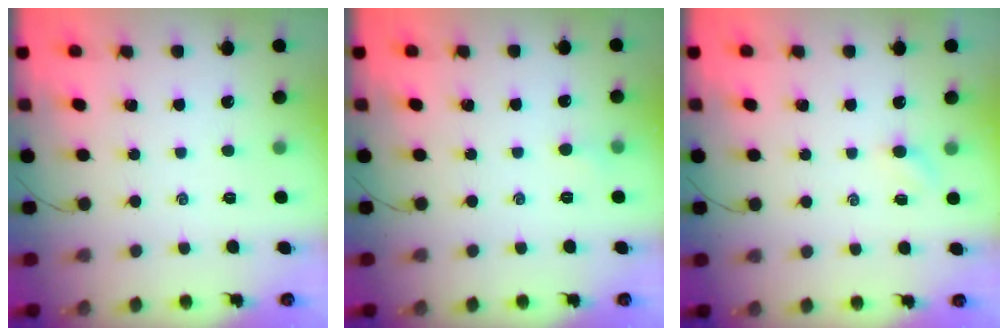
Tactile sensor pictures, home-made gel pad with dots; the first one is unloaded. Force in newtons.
{"total": 2.6, "press": 2.5, "slide": 0.8}
{"total": 2.5, "press": 2.4, "slide": 0.8}